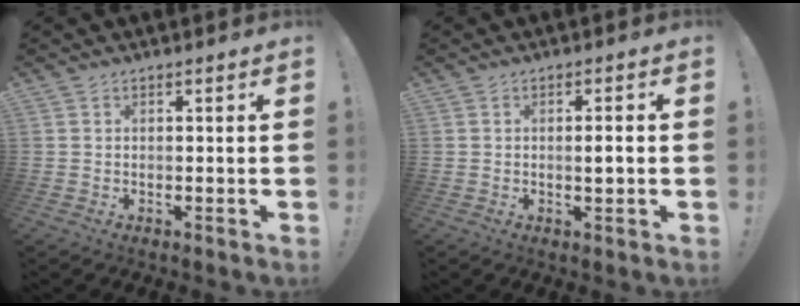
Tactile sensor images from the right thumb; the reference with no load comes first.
{"total": 3.0, "force": [-0.2, 0.3, 3.0], "torque": [-0.037, -0.006, -0.010]}